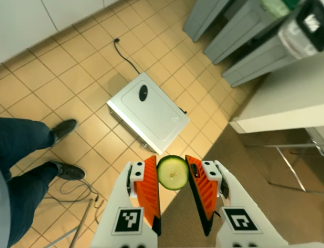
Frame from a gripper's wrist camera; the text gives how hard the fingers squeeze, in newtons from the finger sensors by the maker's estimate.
{"total": 6.3, "left": 6.0, "right": 6.6}